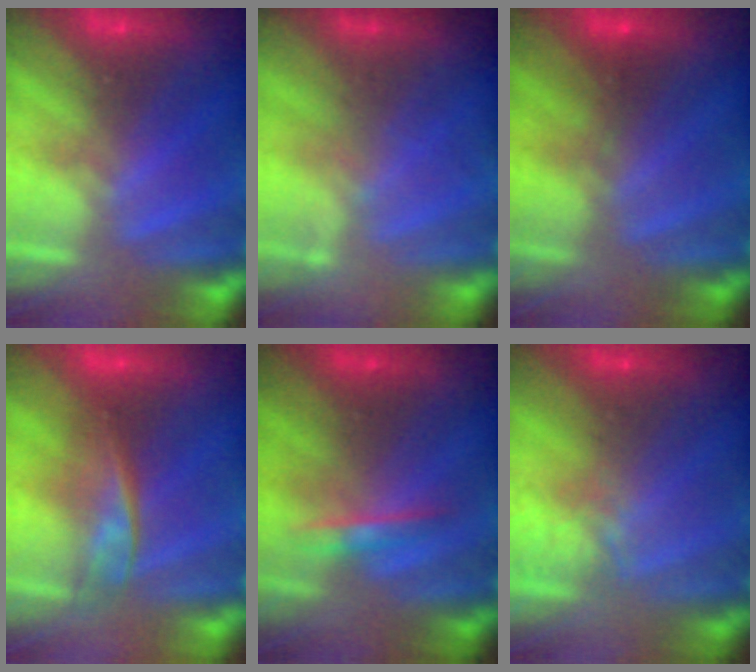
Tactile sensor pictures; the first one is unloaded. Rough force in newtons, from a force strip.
{"total": 1.8}
{"total": 2.5}
{"total": 2.2}
{"total": 1.6}
{"total": 4.4}